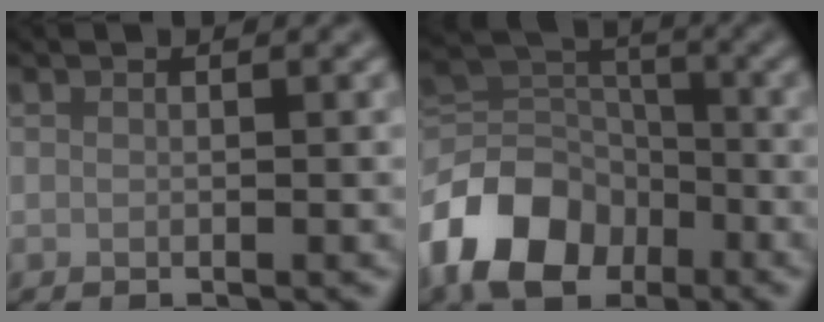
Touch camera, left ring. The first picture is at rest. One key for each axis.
{"total": 9.2, "fx": -4.9, "fy": 6.2, "fz": 4.8, "tx": -0.090, "ty": -0.003, "tz": -0.109}